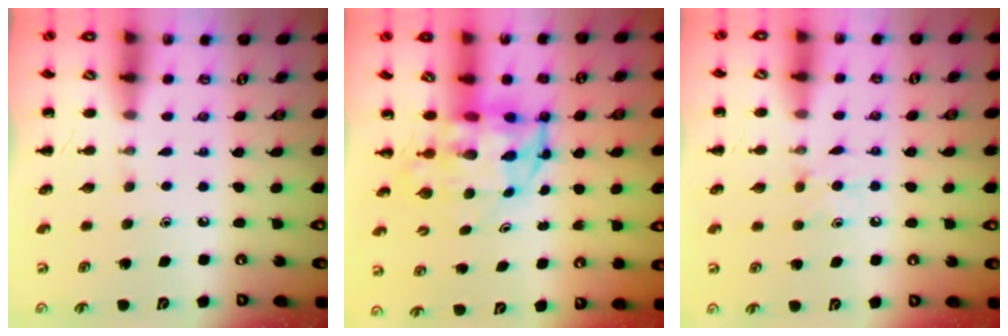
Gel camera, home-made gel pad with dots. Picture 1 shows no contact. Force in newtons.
{"total": 4.5, "press": 4.2, "slide": 1.5}
{"total": 5.7, "press": 5.4, "slide": 2.0}